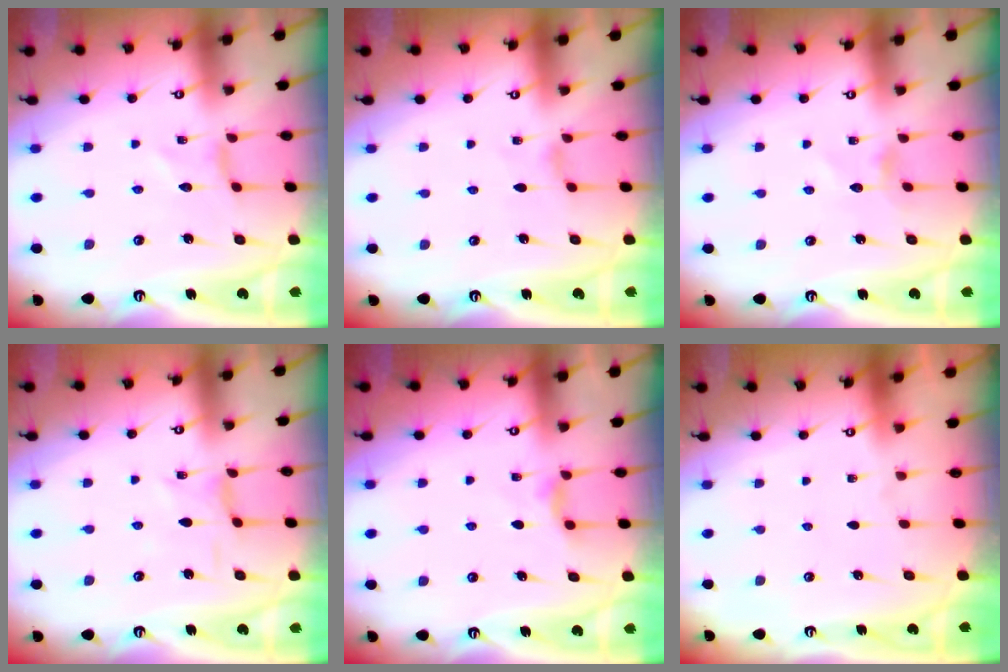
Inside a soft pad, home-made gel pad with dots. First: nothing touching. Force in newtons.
{"total": 0.9, "press": 0.9, "slide": 0.2}
{"total": 2.7, "press": 2.7, "slide": 0.3}
{"total": 1.2, "press": 1.2, "slide": 0.4}
{"total": 4.3, "press": 4.2, "slide": 0.7}
{"total": 0.0}